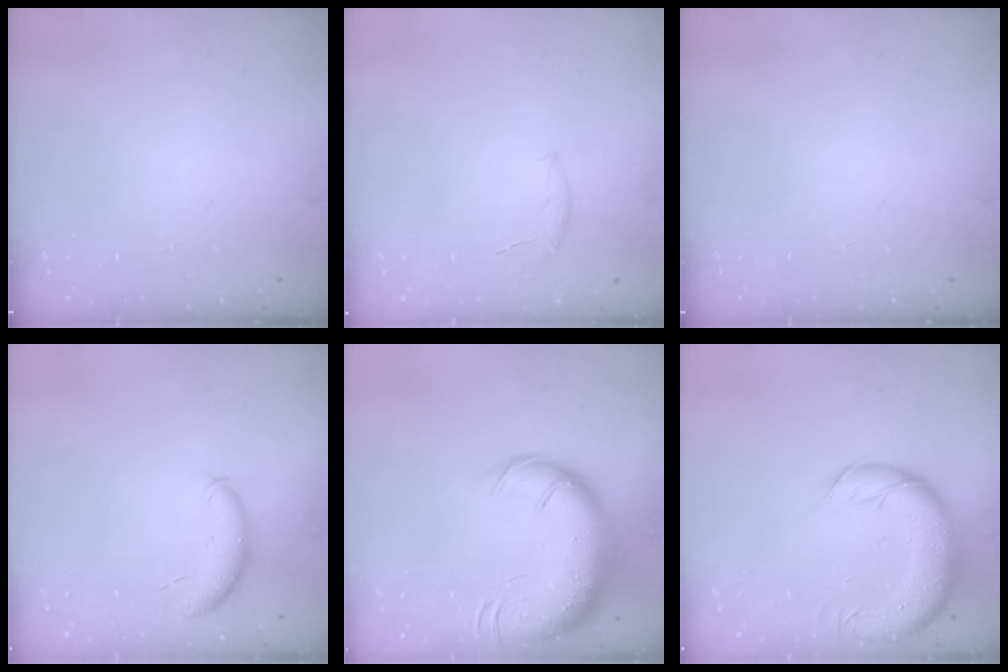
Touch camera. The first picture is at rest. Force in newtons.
{"total": 6.5, "press": 6.3, "slide": 1.2}
{"total": 0.0}
{"total": 8.0, "press": 7.9, "slide": 1.3}
{"total": 22.6, "press": 22.0, "slide": 5.3}
{"total": 13.7, "press": 13.3, "slide": 3.1}